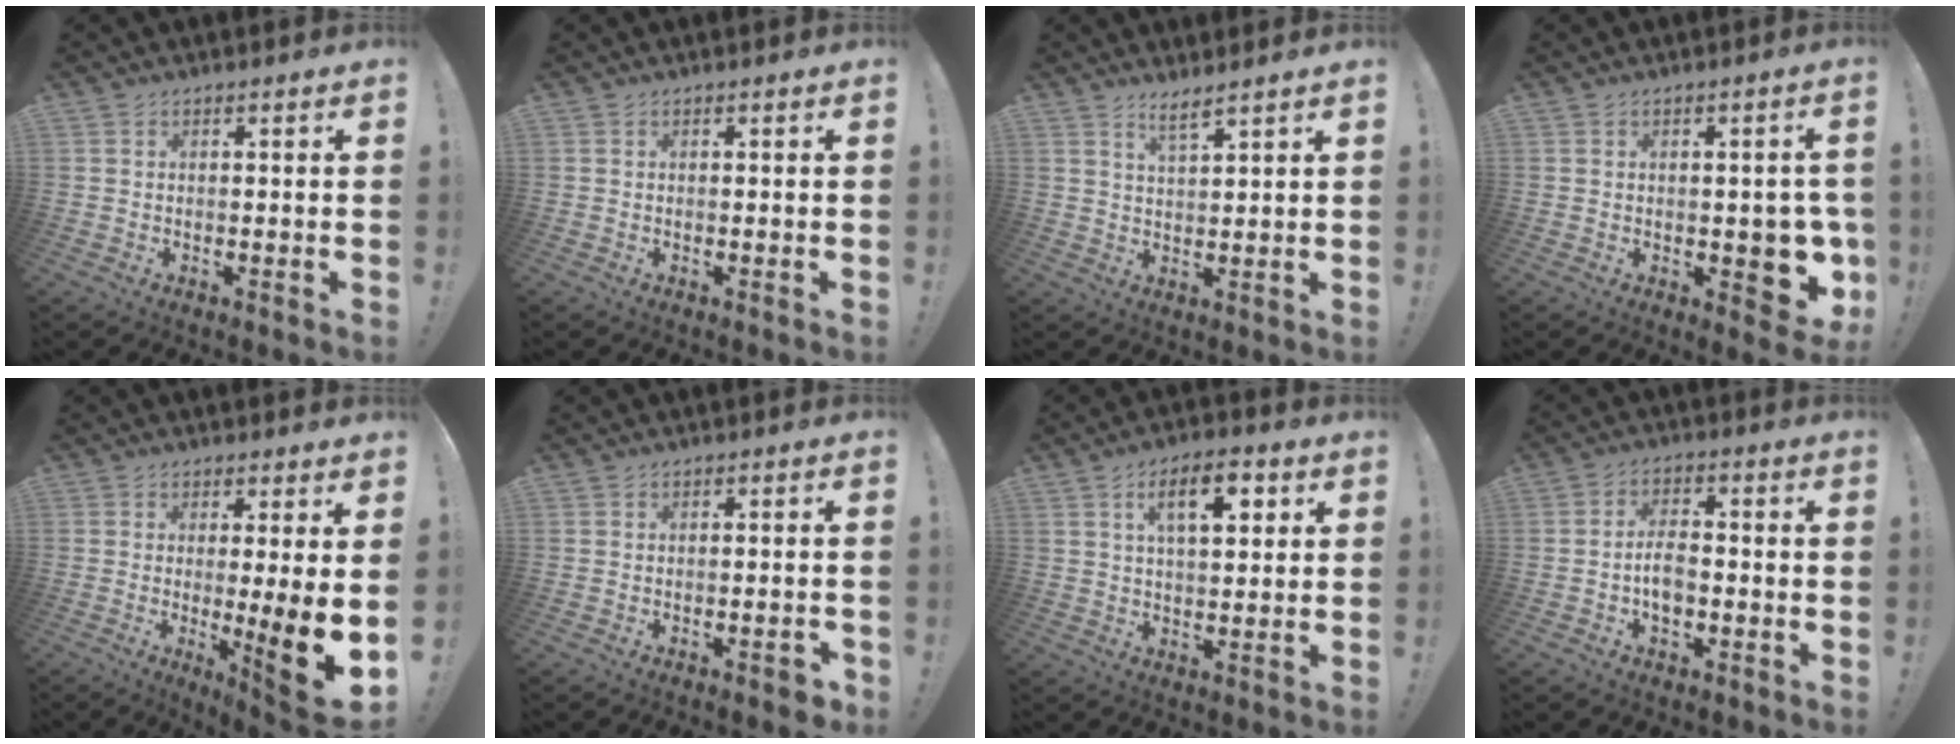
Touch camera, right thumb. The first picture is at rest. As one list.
[{"total": 0.0}, {"total": 4.0, "force": [3.2, -0.3, 2.4], "torque": [-0.043, -0.019, 0.053]}, {"total": 8.8, "force": [-1.9, 5.0, 7.0], "torque": [-0.065, 0.004, -0.021]}, {"total": 11.8, "force": [-1.6, 0.3, 11.7], "torque": [-0.152, -0.019, -0.017]}, {"total": 2.8, "force": [-1.6, 0.8, 2.1], "torque": [-0.022, 0.006, -0.025]}, {"total": 10.3, "force": [3.9, 4.5, 8.4], "torque": [-0.119, -0.003, 0.060]}, {"total": 6.1, "force": [-1.7, 4.0, 4.4], "torque": [-0.066, 0.009, -0.031]}]